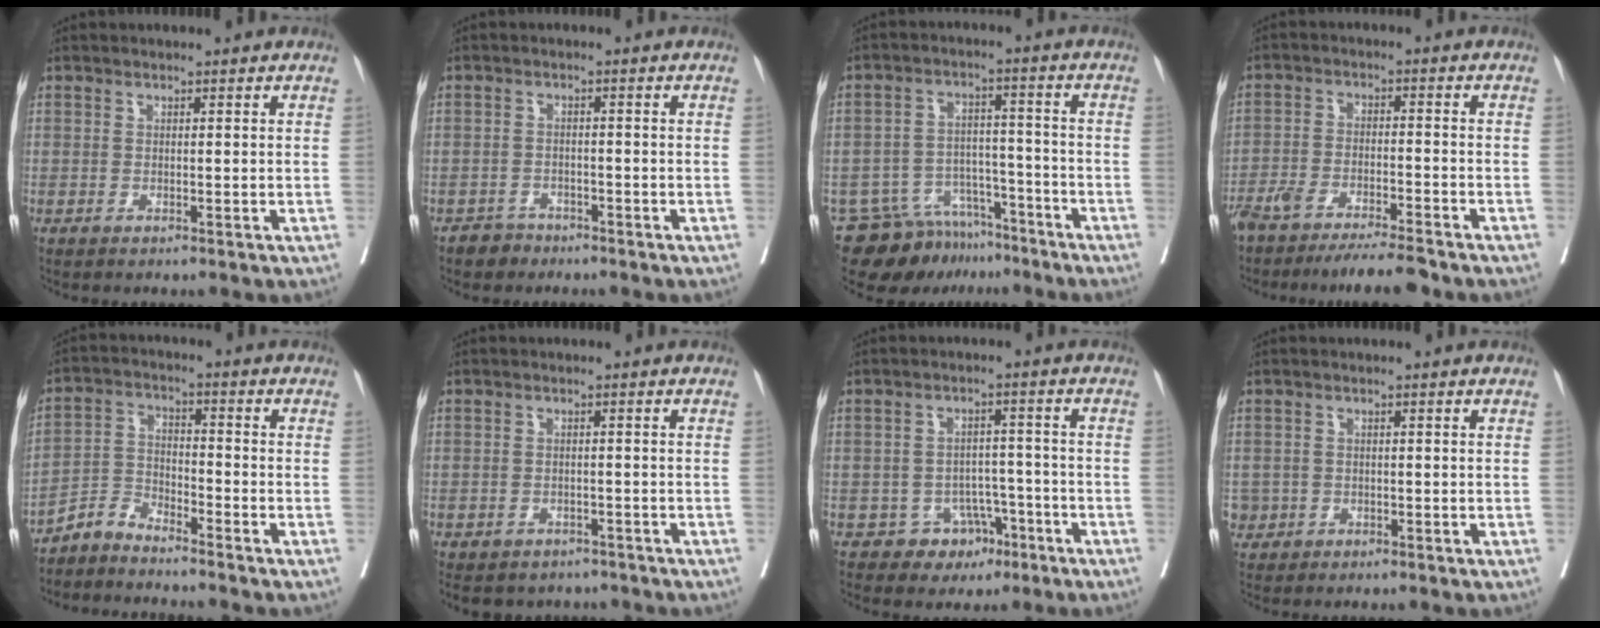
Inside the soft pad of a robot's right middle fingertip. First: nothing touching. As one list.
[{"total": 2.3, "force": [-1.8, 1.4, -0.1], "torque": [0.001, 0.008, -0.031]}, {"total": 11.0, "force": [-9.3, 5.4, 2.1], "torque": [-0.022, 0.027, -0.146]}, {"total": 10.8, "force": [-9.4, 0.9, 5.3], "torque": [-0.078, -0.016, -0.149]}, {"total": 4.4, "force": [-4.4, 0.4, 0.0], "torque": [0.003, 0.002, -0.085]}, {"total": 7.0, "force": [-5.8, 3.9, 0.9], "torque": [-0.004, 0.005, -0.071]}, {"total": 5.1, "force": [-2.8, 4.2, 0.6], "torque": [0.011, 0.018, -0.035]}, {"total": 1.9, "force": [-0.6, 1.8, 0.1], "torque": [0.008, 0.010, -0.009]}]